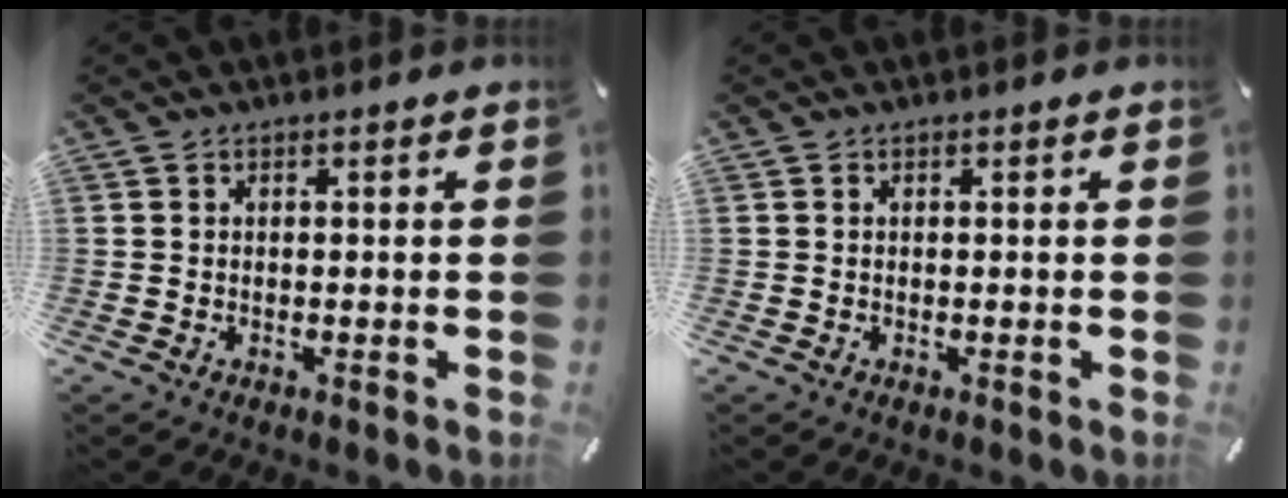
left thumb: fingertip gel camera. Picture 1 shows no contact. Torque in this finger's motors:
{"motor_torque": [0.07, 0.09, -0.05, 0.04, 0.00]}